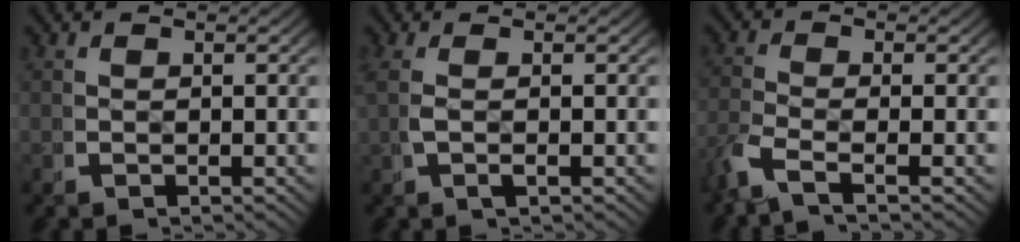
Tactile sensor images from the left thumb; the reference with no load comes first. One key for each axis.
{"total": 1.9, "fx": 0.3, "fy": 0.0, "fz": 1.8, "tx": -0.049, "ty": 0.001, "tz": 0.009}
{"total": 3.7, "fx": -2.0, "fy": 0.9, "fz": 2.9, "tx": -0.081, "ty": -0.013, "tz": -0.033}